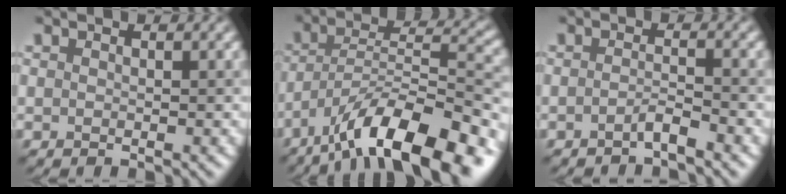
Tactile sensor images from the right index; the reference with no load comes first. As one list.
[{"total": 13.2, "force": [-8.6, 4.1, 9.2], "torque": [-0.141, 0.017, -0.155]}, {"total": 1.4, "force": [-1.0, 0.1, 1.0], "torque": [-0.020, 0.005, -0.023]}]